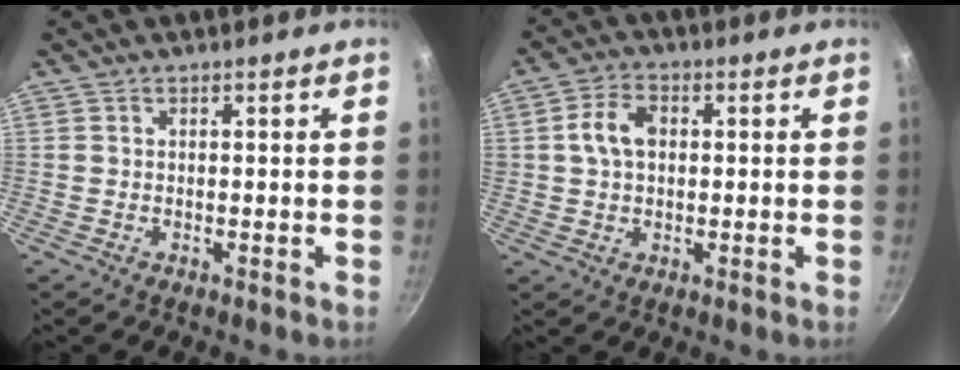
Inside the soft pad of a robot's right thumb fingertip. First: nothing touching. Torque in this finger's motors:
{"motor_torque": [-0.21, 0.36, 0.36, 0.64, 0.03]}